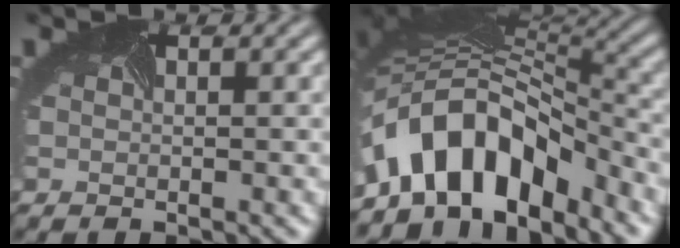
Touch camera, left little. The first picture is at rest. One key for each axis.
{"total": 9.3, "fx": -5.0, "fy": 5.5, "fz": 5.7, "tx": -0.096, "ty": 0.011, "tz": -0.092}